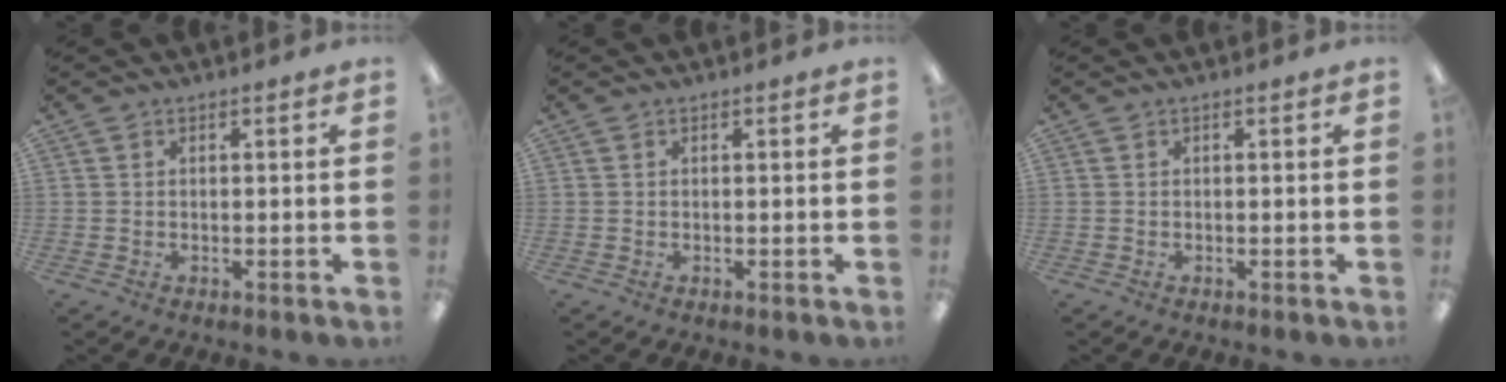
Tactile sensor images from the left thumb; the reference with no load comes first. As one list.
[{"total": 0.0}, {"total": 0.0}]